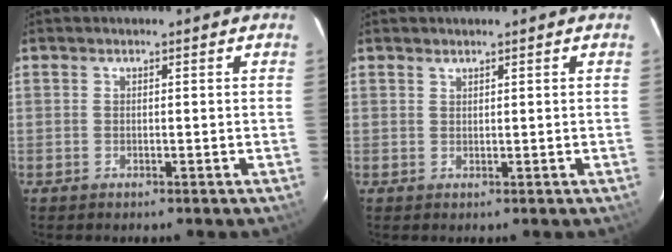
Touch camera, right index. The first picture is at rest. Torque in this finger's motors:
{"motor_torque": [-0.10, 0.06, -0.03, 0.00]}